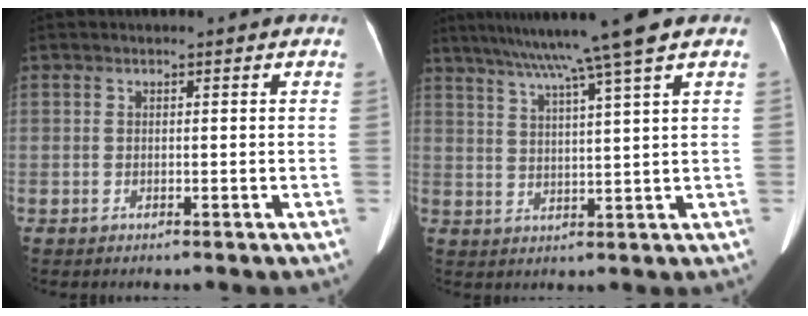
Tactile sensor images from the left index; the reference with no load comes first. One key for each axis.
{"total": 11.0, "fx": 8.1, "fy": -2.4, "fz": 7.0, "tx": -0.117, "ty": 0.015, "tz": 0.119}